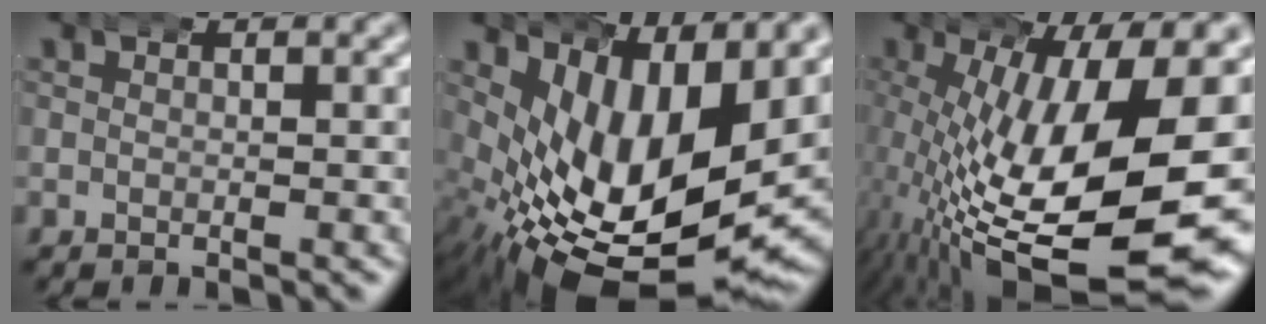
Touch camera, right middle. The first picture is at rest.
{"total": 15.3, "force": [-2.8, 8.2, 12.6], "torque": [-0.222, -0.064, -0.009]}
{"total": 17.7, "force": [-2.5, 7.9, 15.6], "torque": [-0.263, -0.054, 0.010]}